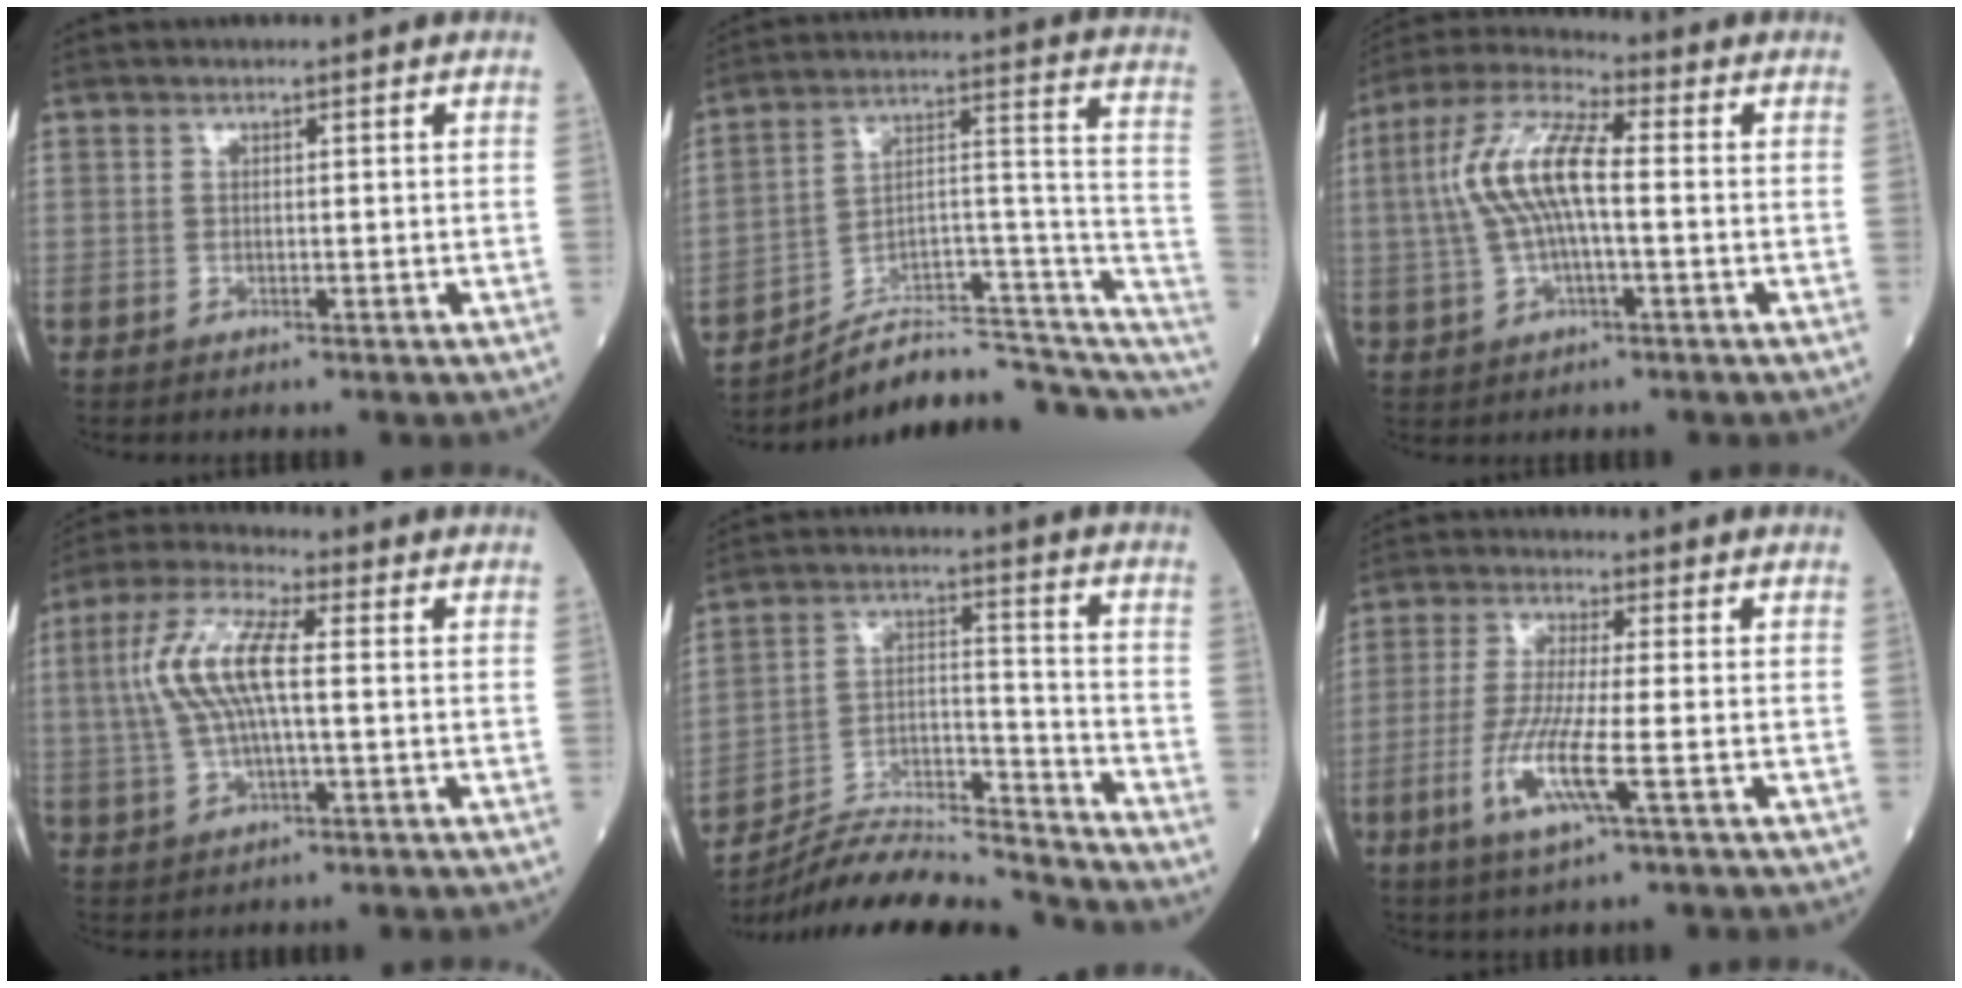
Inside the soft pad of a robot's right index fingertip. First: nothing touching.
{"total": 16.9, "force": [-13.9, 4.9, 8.3], "torque": [-0.082, 0.080, -0.203]}
{"total": 11.0, "force": [0.4, 2.9, 10.6], "torque": [-0.229, 0.023, 0.003]}
{"total": 10.1, "force": [0.9, 2.4, 9.7], "torque": [-0.214, 0.019, 0.015]}
{"total": 18.5, "force": [-17.8, 0.7, 4.8], "torque": [-0.087, 0.032, -0.301]}
{"total": 8.6, "force": [-2.8, 0.1, 8.2], "torque": [-0.169, -0.018, -0.060]}